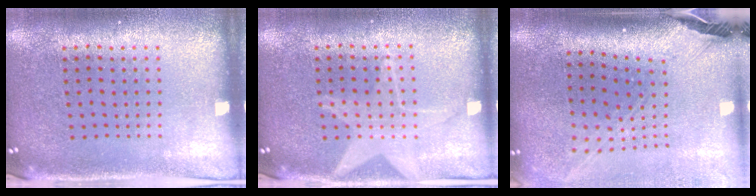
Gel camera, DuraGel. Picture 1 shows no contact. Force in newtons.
{"total": 2.3, "press": 2.3, "slide": 0.3}
{"total": 2.8, "press": 2.0, "slide": 1.9}